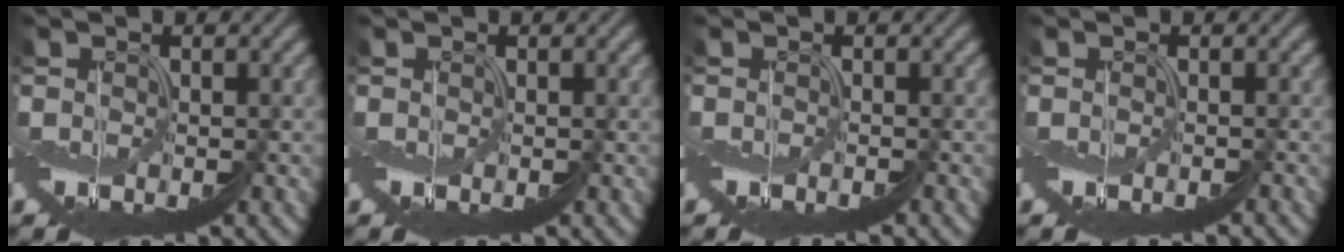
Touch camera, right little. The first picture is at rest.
{"total": 0.0}
{"total": 1.3, "force": [-1.2, -0.5, 0.1], "torque": [0.002, 0.007, -0.025]}
{"total": 1.2, "force": [-1.1, 0.2, 0.2], "torque": [0.002, 0.002, -0.016]}